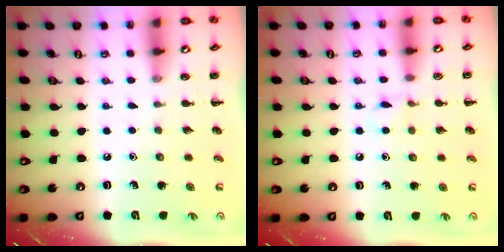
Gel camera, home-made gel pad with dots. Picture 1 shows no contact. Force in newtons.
{"total": 4.7, "press": 4.5, "slide": 1.3}